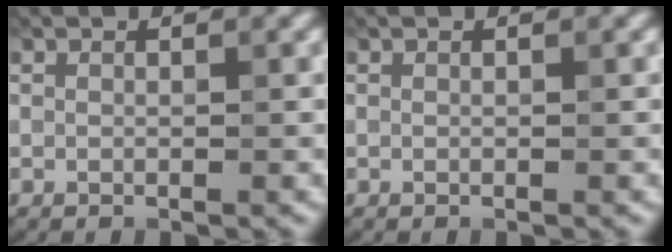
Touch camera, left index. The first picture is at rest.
{"total": 0.0}